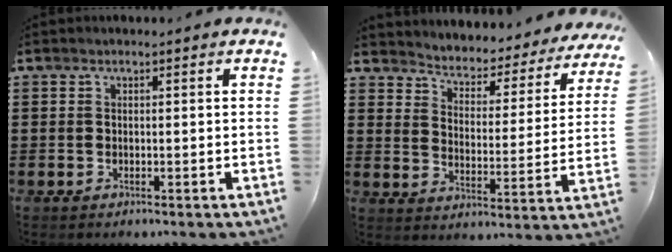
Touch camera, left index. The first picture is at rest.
{"total": 2.9, "force": [2.8, 0.3, -0.1], "torque": [-0.020, -0.032, 0.037]}